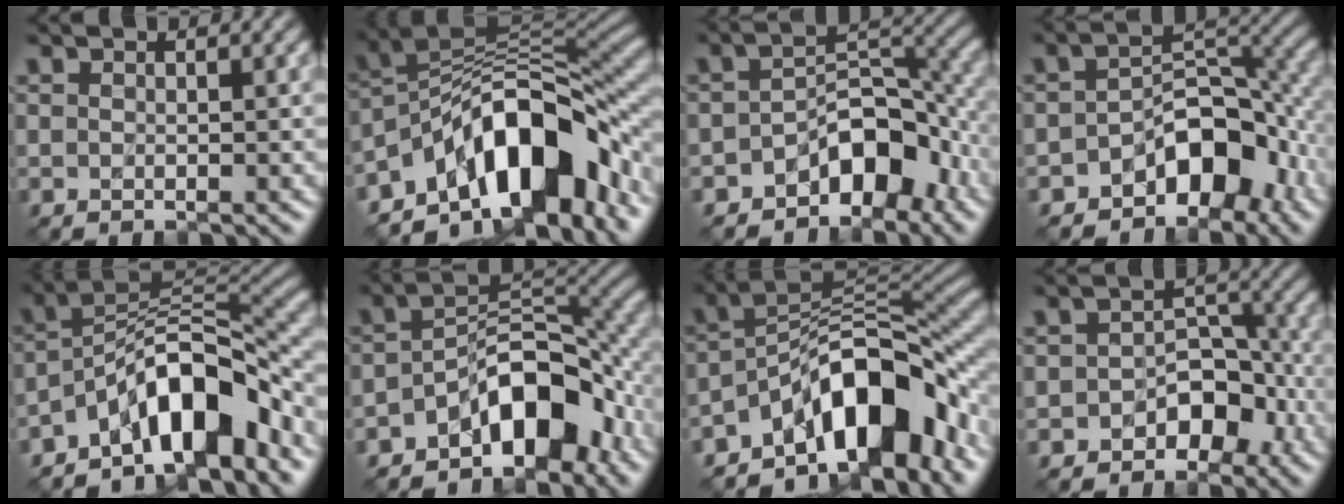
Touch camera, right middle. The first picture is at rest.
{"total": 12.3, "force": [-6.3, 5.8, 8.9], "torque": [-0.112, 0.016, -0.122]}
{"total": 6.8, "force": [-3.9, 3.7, 4.2], "torque": [-0.042, 0.005, -0.073]}
{"total": 7.6, "force": [-4.1, 4.2, 4.8], "torque": [-0.048, 0.005, -0.073]}
{"total": 9.1, "force": [-5.2, 3.2, 6.7], "torque": [-0.085, 0.017, -0.102]}
{"total": 8.6, "force": [-4.6, 4.1, 6.0], "torque": [-0.067, 0.013, -0.086]}
{"total": 11.0, "force": [-6.1, 4.6, 7.9], "torque": [-0.097, 0.018, -0.117]}
{"total": 4.4, "force": [-2.2, 2.9, 2.5], "torque": [-0.018, 0.006, -0.036]}